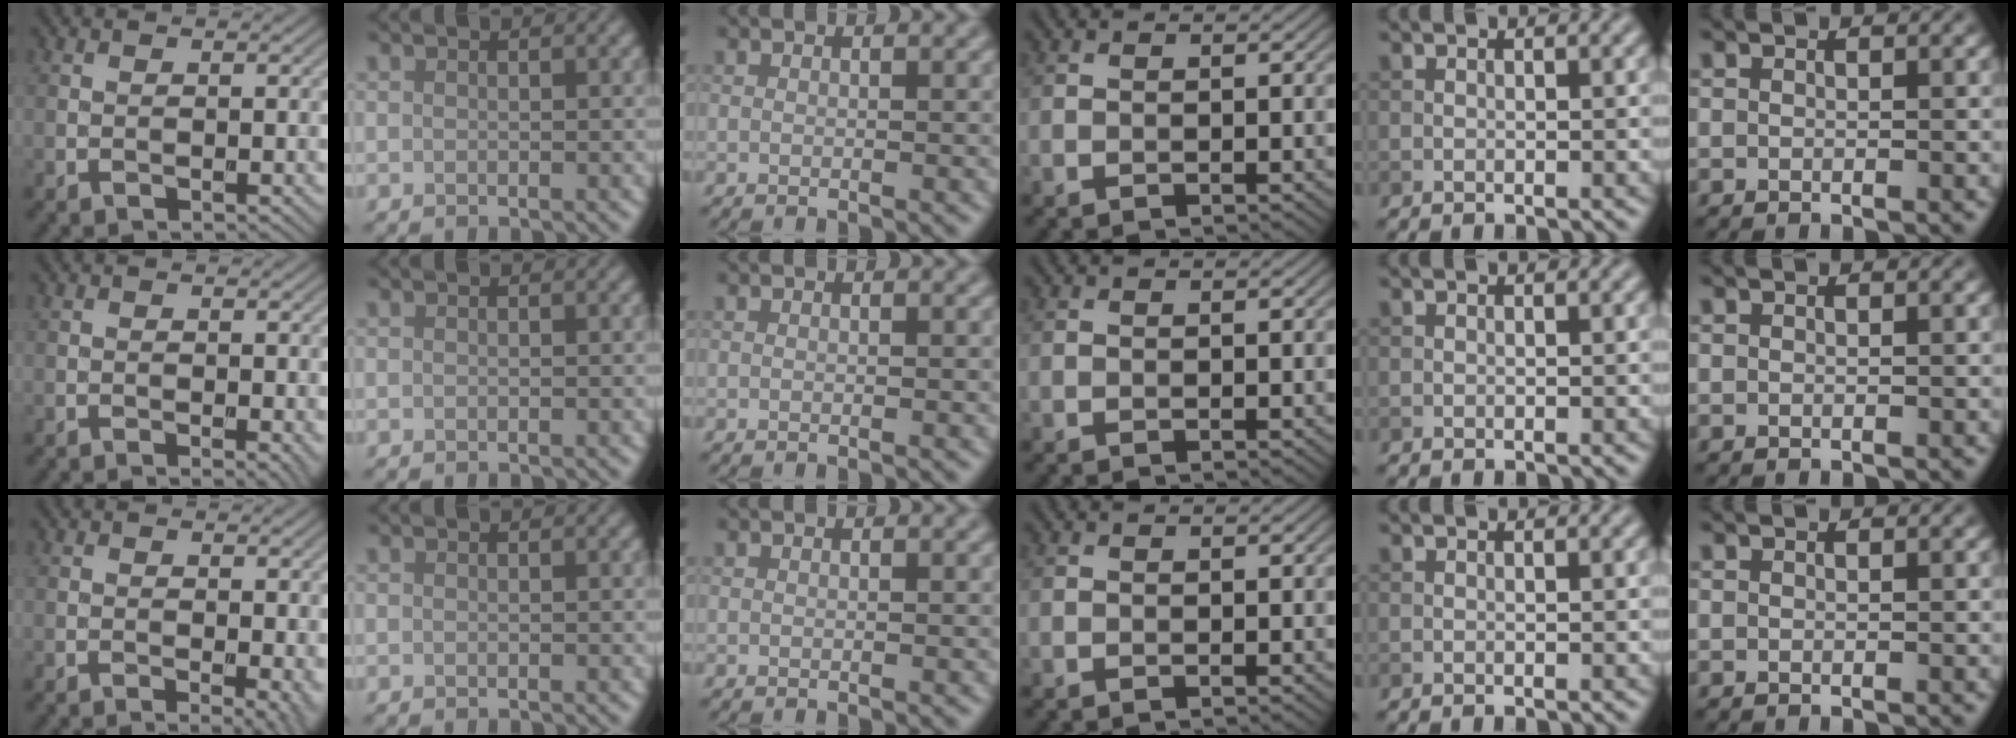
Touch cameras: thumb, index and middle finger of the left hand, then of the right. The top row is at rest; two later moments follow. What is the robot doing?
{"motion": "screw", "object": "dispenser bottle"}